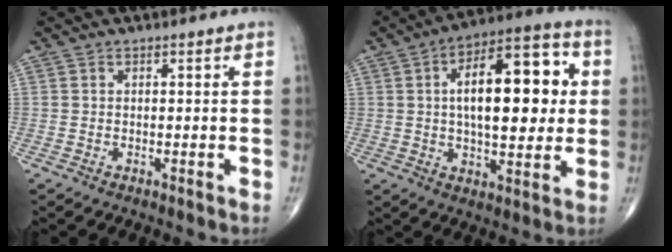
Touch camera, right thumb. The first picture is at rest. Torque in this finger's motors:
{"motor_torque": [1.32, 3.69, 1.94, 0.59, 0.19]}